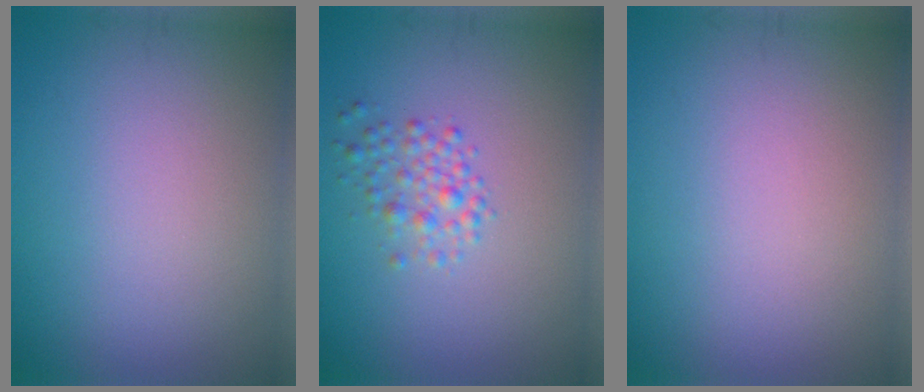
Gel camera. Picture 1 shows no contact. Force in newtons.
{"total": 2.1, "press": 2.1, "slide": 0.1}
{"total": 0.0}